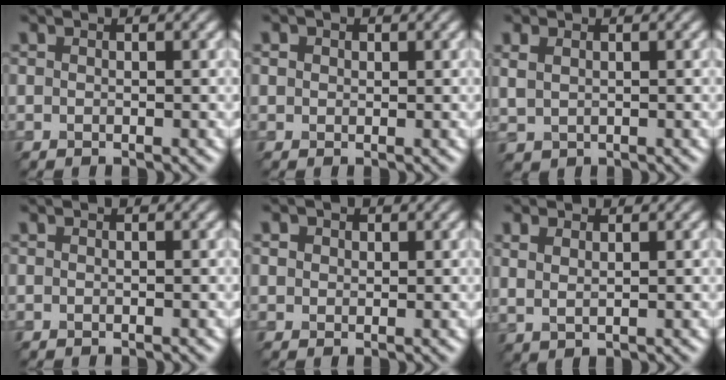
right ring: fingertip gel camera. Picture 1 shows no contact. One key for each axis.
{"total": 0.8, "fx": 0.2, "fy": 0.7, "fz": 0.3, "tx": -0.011, "ty": -0.004, "tz": -0.002}
{"total": 1.5, "fx": 0.6, "fy": 1.0, "fz": 1.0, "tx": -0.031, "ty": -0.002, "tz": 0.016}
{"total": 0.0}
{"total": 1.3, "fx": 0.5, "fy": 1.1, "fz": 0.6, "tx": -0.019, "ty": -0.001, "tz": 0.004}
{"total": 1.7, "fx": 1.0, "fy": 0.6, "fz": 1.3, "tx": -0.034, "ty": -0.004, "tz": 0.023}